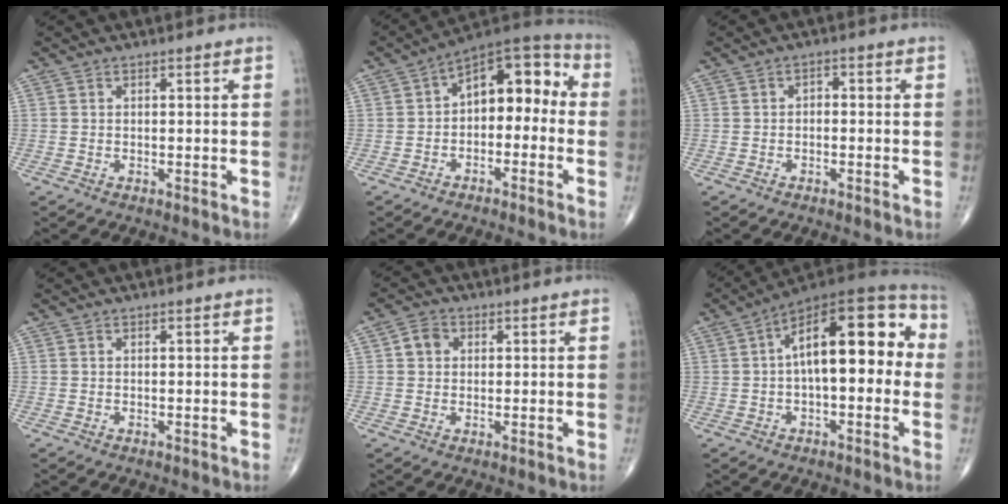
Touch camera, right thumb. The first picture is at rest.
{"total": 12.6, "force": [-0.5, 7.7, 10.0], "torque": [-0.099, 0.052, -0.024]}
{"total": 1.5, "force": [-0.5, 1.0, 1.0], "torque": [-0.007, 0.010, -0.013]}
{"total": 0.0}
{"total": 3.4, "force": [0.7, 2.8, 1.6], "torque": [-0.014, 0.004, 0.009]}
{"total": 19.8, "force": [2.0, 8.8, 17.6], "torque": [-0.240, 0.046, 0.019]}